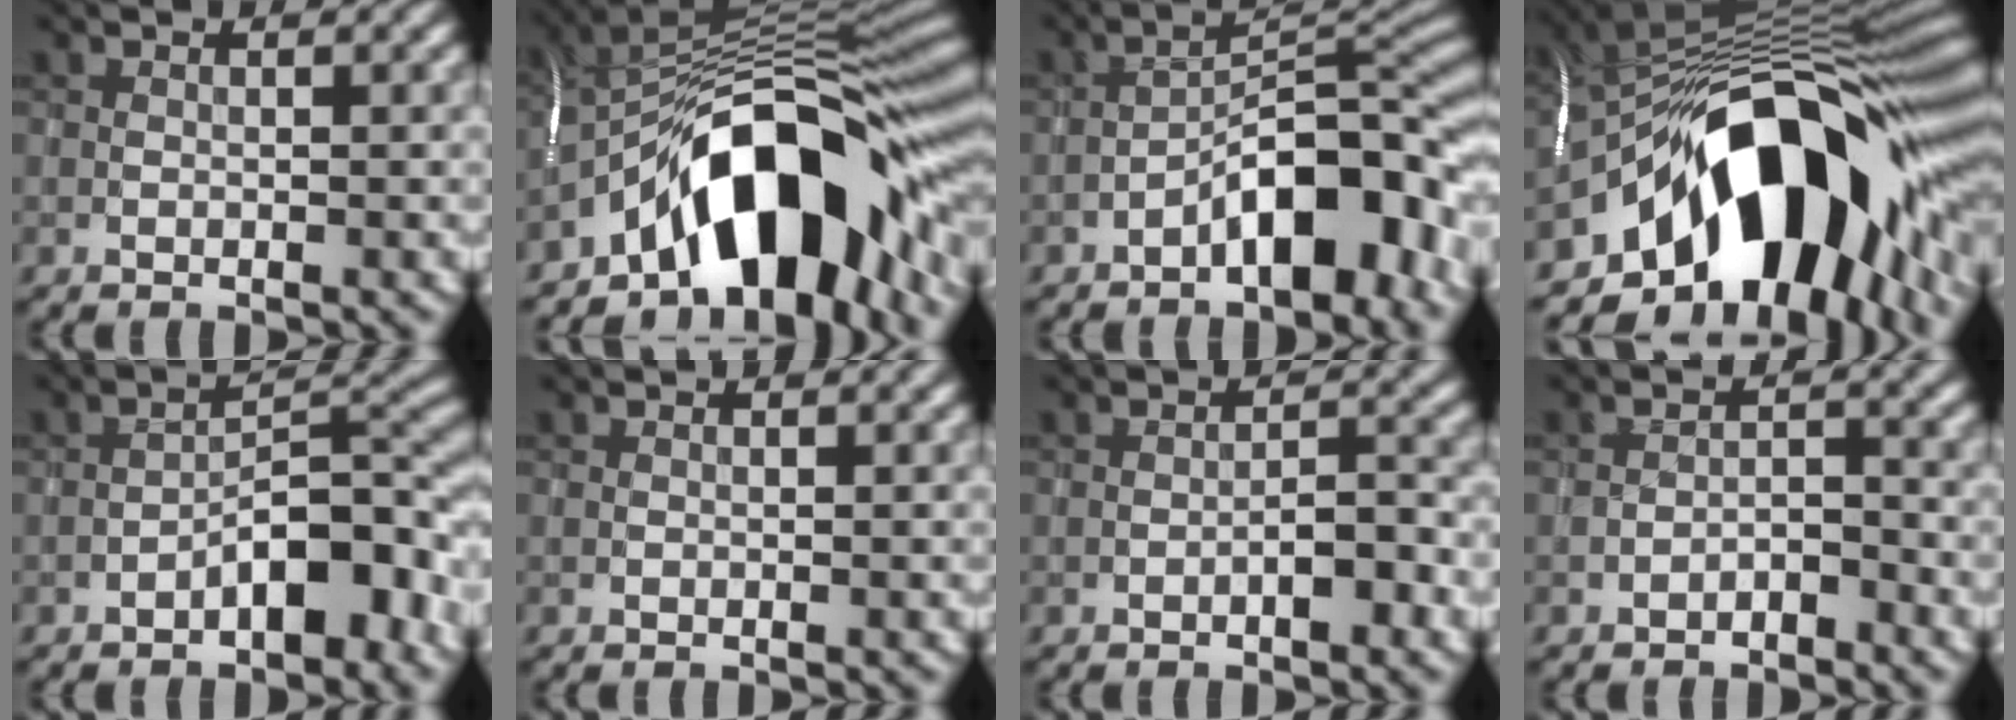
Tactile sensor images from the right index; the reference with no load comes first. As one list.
[{"total": 13.6, "force": [-6.3, 6.2, 10.4], "torque": [-0.134, 0.022, -0.115]}, {"total": 8.4, "force": [-4.3, 3.2, 6.5], "torque": [-0.080, 0.031, -0.076]}, {"total": 16.3, "force": [-5.7, 8.5, 12.7], "torque": [-0.173, 0.026, -0.108]}, {"total": 6.2, "force": [-3.1, 2.3, 4.8], "torque": [-0.060, 0.026, -0.052]}, {"total": 0.0}, {"total": 2.0, "force": [-1.0, 0.5, 1.6], "torque": [-0.023, 0.009, -0.018]}, {"total": 1.3, "force": [-1.2, 0.3, 0.4], "torque": [-0.003, 0.008, -0.023]}]